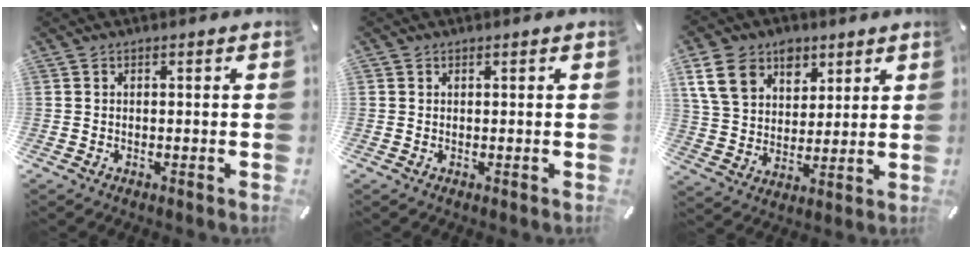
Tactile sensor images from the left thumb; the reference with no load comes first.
{"total": 0.0}
{"total": 12.9, "force": [6.4, 9.7, 5.6], "torque": [-0.113, -0.016, 0.124]}